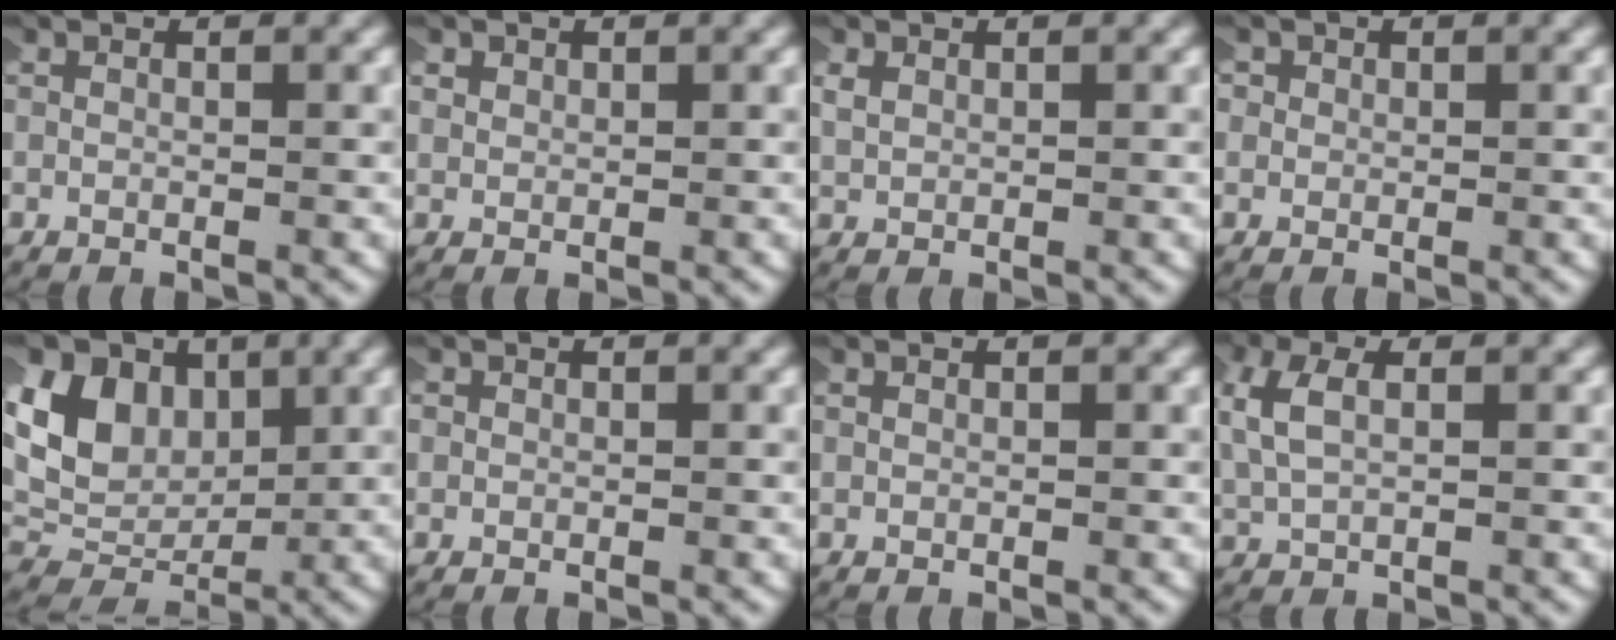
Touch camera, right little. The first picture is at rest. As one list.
[{"total": 1.1, "force": [0.6, 0.8, 0.3], "torque": [-0.015, -0.002, 0.013]}, {"total": 1.3, "force": [0.7, 0.8, 0.7], "torque": [-0.025, -0.001, 0.019]}, {"total": 1.4, "force": [0.1, 1.4, 0.2], "torque": [-0.013, 0.001, -0.004]}, {"total": 10.2, "force": [1.5, 7.7, 6.6], "torque": [-0.142, -0.013, 0.028]}, {"total": 0.6, "force": [0.0, 0.6, -0.1], "torque": [-0.002, 0.000, -0.001]}, {"total": 0.0}, {"total": 3.1, "force": [1.1, 1.7, 2.3], "torque": [-0.062, 0.008, 0.024]}]